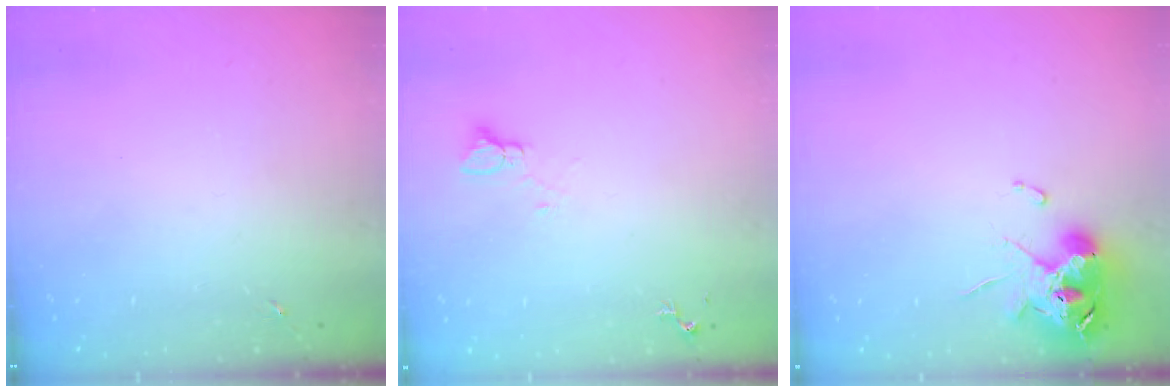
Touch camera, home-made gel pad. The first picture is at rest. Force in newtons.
{"total": 4.3, "press": 4.3, "slide": 0.4}
{"total": 10.8, "press": 10.7, "slide": 1.7}